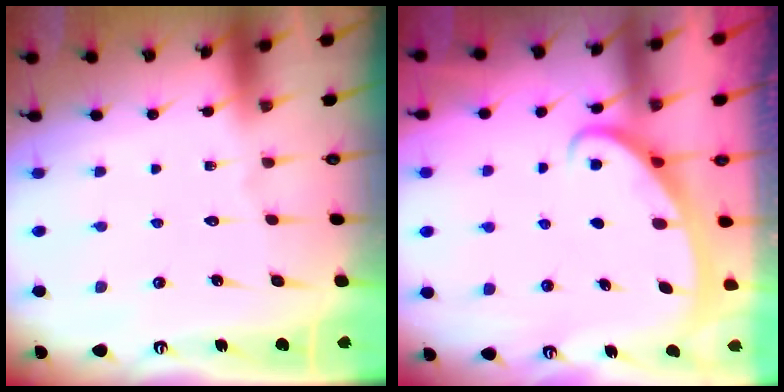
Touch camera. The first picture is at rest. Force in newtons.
{"total": 2.5, "press": 2.5, "slide": 0.4}